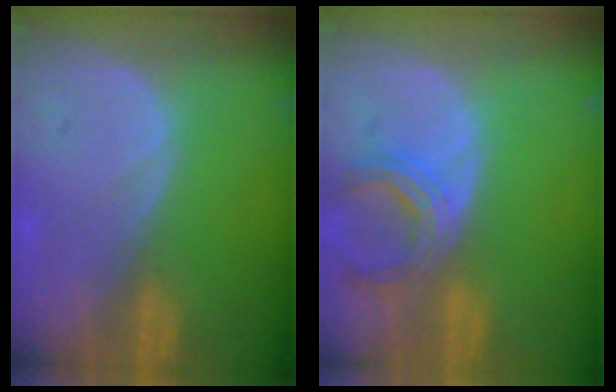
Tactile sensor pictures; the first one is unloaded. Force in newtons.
{"total": 5.8, "press": 5.4, "slide": 2.2}